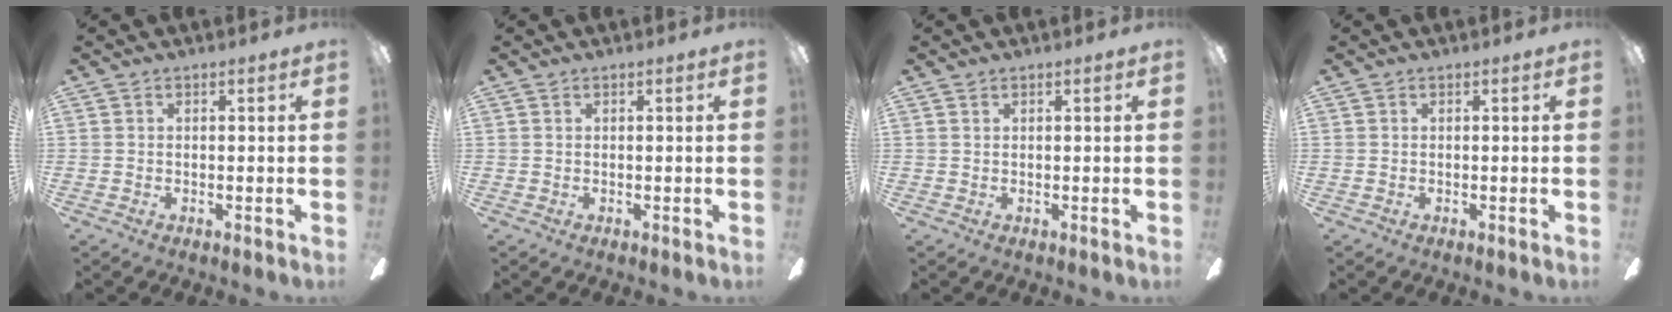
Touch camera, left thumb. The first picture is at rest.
{"total": 0.0}
{"total": 0.5, "force": [0.4, 0.3, 0.1], "torque": [-0.003, 0.003, 0.007]}
{"total": 0.0}